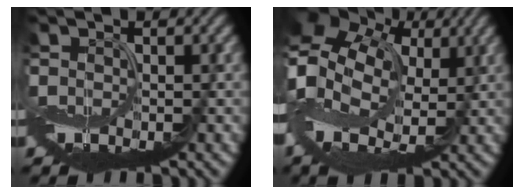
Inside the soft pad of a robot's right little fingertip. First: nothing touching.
{"total": 15.0, "force": [3.8, 10.8, 9.7], "torque": [-0.240, 0.030, 0.064]}